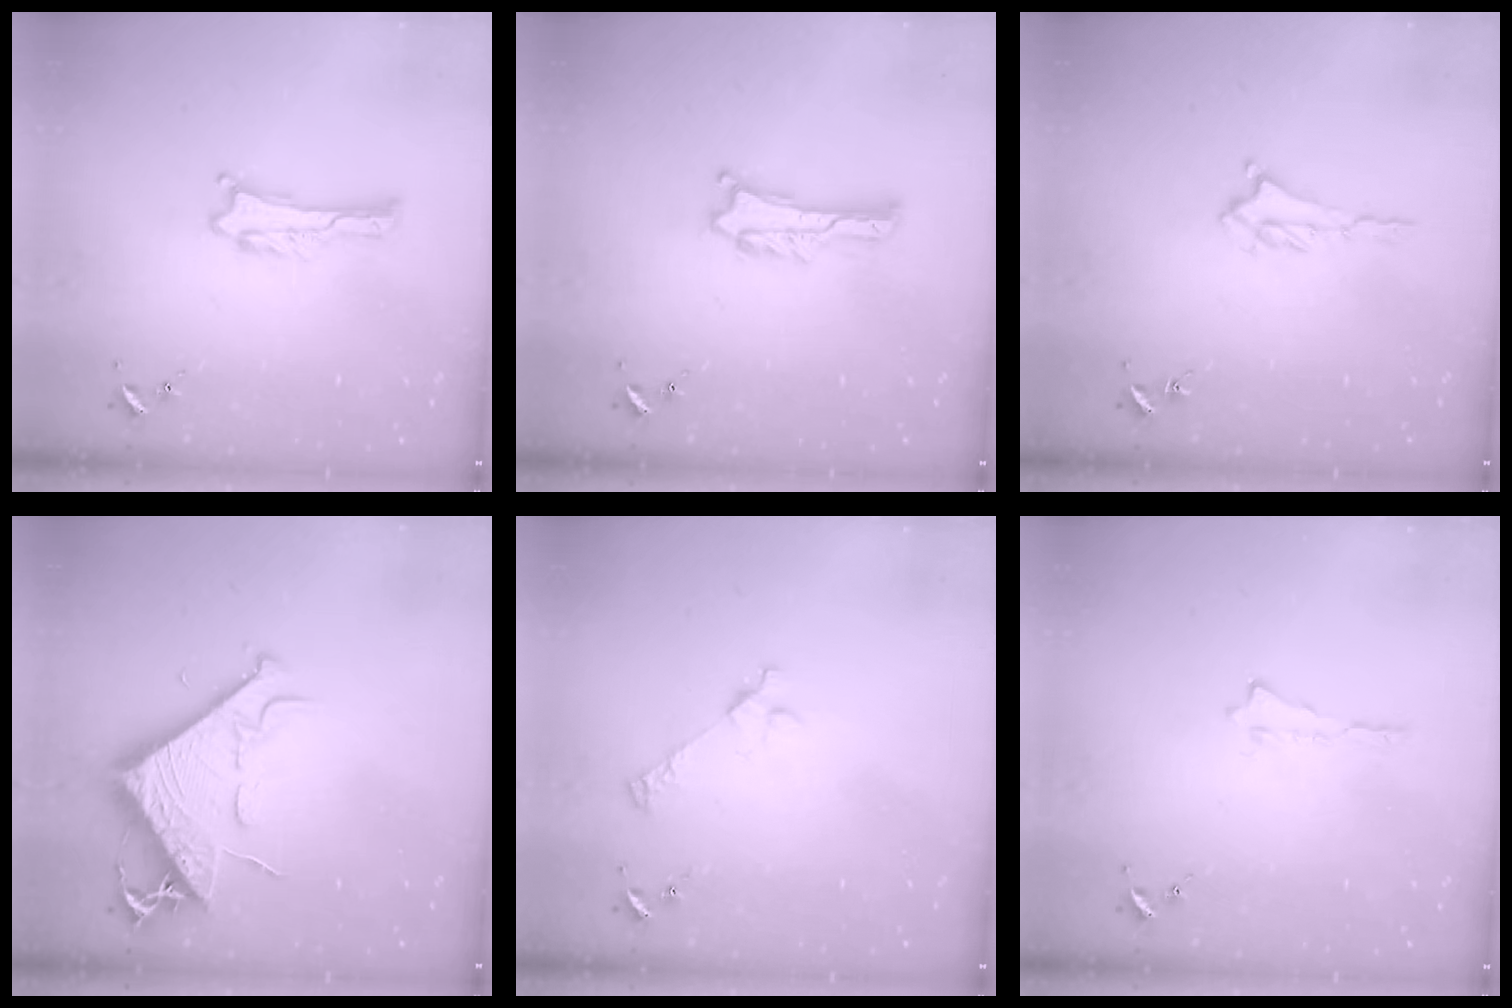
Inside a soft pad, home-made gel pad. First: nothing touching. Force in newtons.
{"total": 1.0, "press": 1.0, "slide": 0.2}
{"total": 1.2, "press": 1.1, "slide": 0.5}
{"total": 9.2, "press": 9.1, "slide": 1.2}
{"total": 2.6, "press": 2.6, "slide": 0.3}
{"total": 0.0}